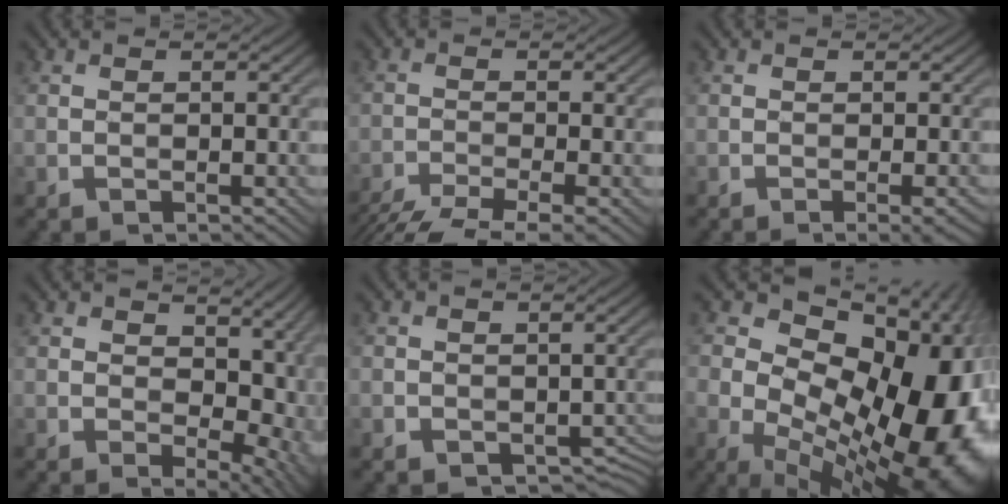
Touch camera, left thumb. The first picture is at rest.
{"total": 6.5, "force": [-5.1, 1.1, 3.8], "torque": [-0.062, -0.009, -0.088]}
{"total": 1.3, "force": [-0.7, 0.0, 1.1], "torque": [-0.020, 0.003, -0.015]}
{"total": 10.8, "force": [1.2, 6.5, 8.5], "torque": [-0.108, -0.005, 0.027]}
{"total": 2.8, "force": [-1.3, 2.5, 0.4], "torque": [-0.001, 0.001, -0.014]}
{"total": 21.8, "force": [-1.8, 14.2, 16.4], "torque": [-0.234, -0.009, -0.023]}